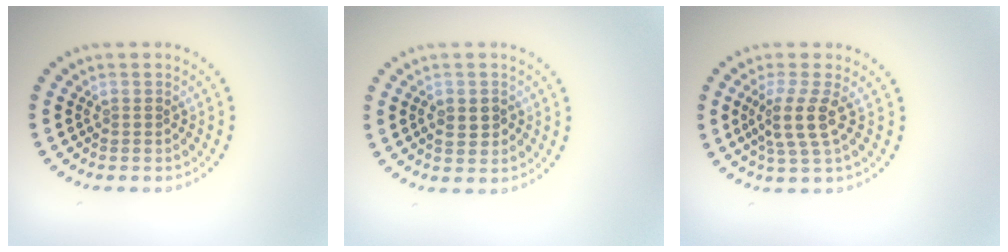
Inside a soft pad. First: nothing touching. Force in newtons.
{"total": 2.2, "press": 2.2, "slide": 0.2}
{"total": 3.2, "press": 2.5, "slide": 2.0}